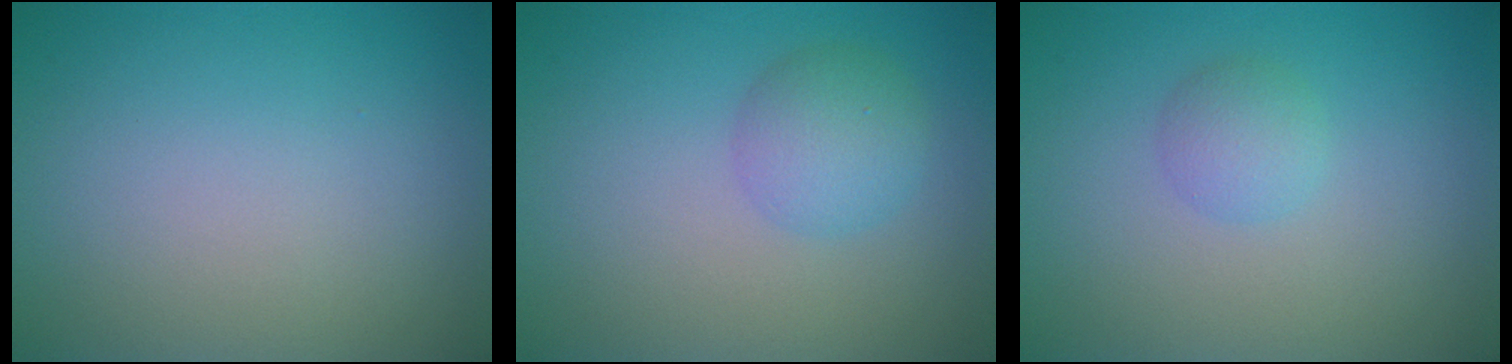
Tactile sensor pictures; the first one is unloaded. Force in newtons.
{"total": 2.9, "press": 2.9, "slide": 0.1}
{"total": 1.7, "press": 1.7, "slide": 0.0}